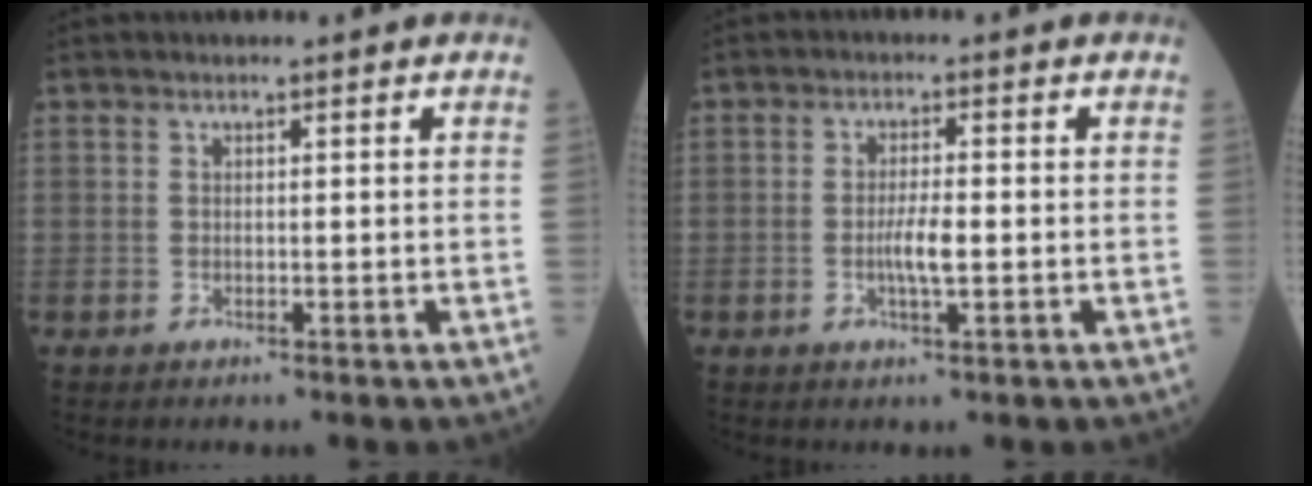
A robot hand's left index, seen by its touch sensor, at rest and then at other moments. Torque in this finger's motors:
{"motor_torque": [0.58, 0.32, 0.08, 0.06]}